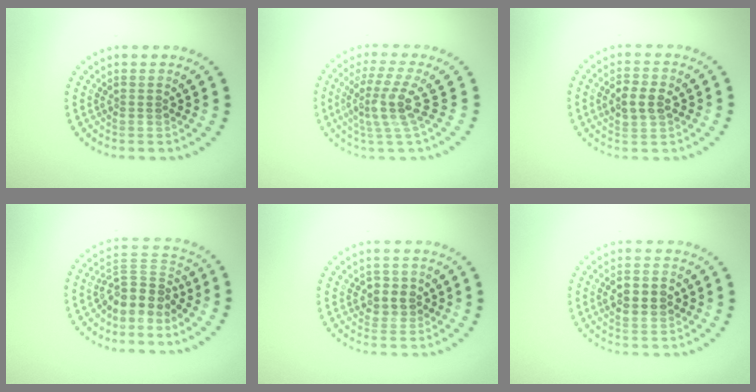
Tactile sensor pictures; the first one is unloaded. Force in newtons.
{"total": 3.9, "press": 2.8, "slide": 2.7}
{"total": 3.0, "press": 3.0, "slide": 0.2}
{"total": 4.0, "press": 3.1, "slide": 2.5}
{"total": 2.2, "press": 2.0, "slide": 0.8}
{"total": 3.9, "press": 3.9, "slide": 0.2}